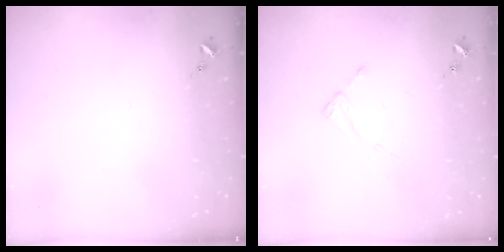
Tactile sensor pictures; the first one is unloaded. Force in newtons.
{"total": 2.6, "press": 2.6, "slide": 0.2}